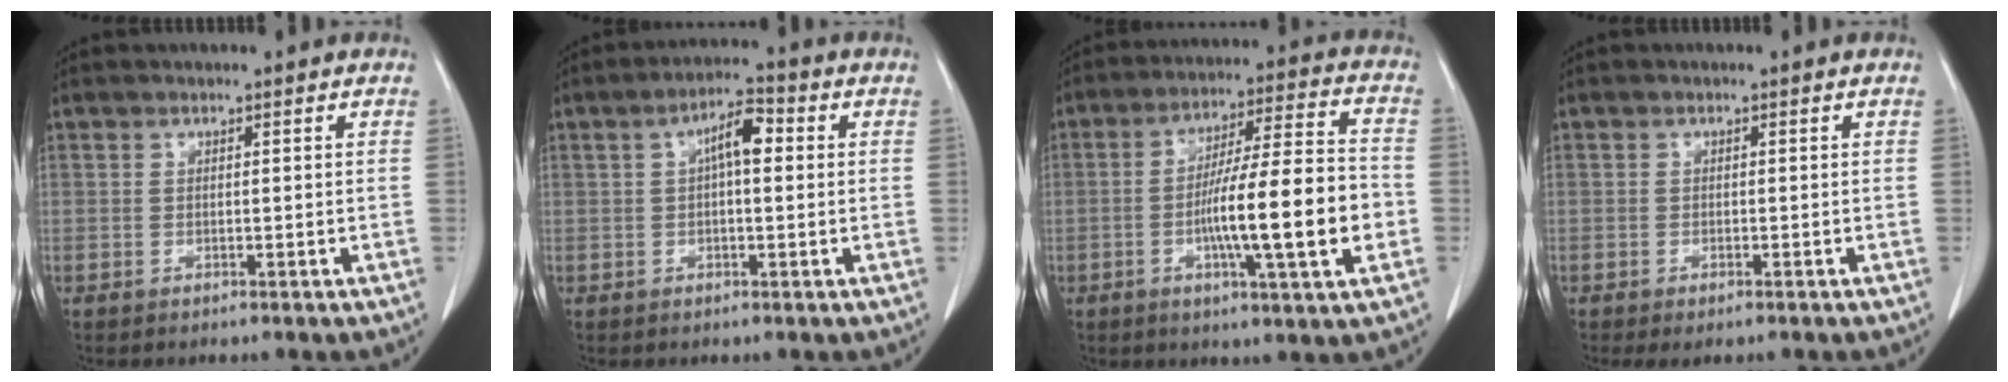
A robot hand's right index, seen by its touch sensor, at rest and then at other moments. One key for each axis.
{"total": 6.2, "fx": 0.9, "fy": 1.9, "fz": 5.8, "tx": -0.106, "ty": 0.026, "tz": 0.011}
{"total": 15.9, "fx": -3.4, "fy": 0.8, "fz": 15.5, "tx": -0.253, "ty": 0.005, "tz": -0.053}
{"total": 1.5, "fx": -0.9, "fy": 0.5, "fz": 1.0, "tx": -0.021, "ty": -0.005, "tz": -0.010}